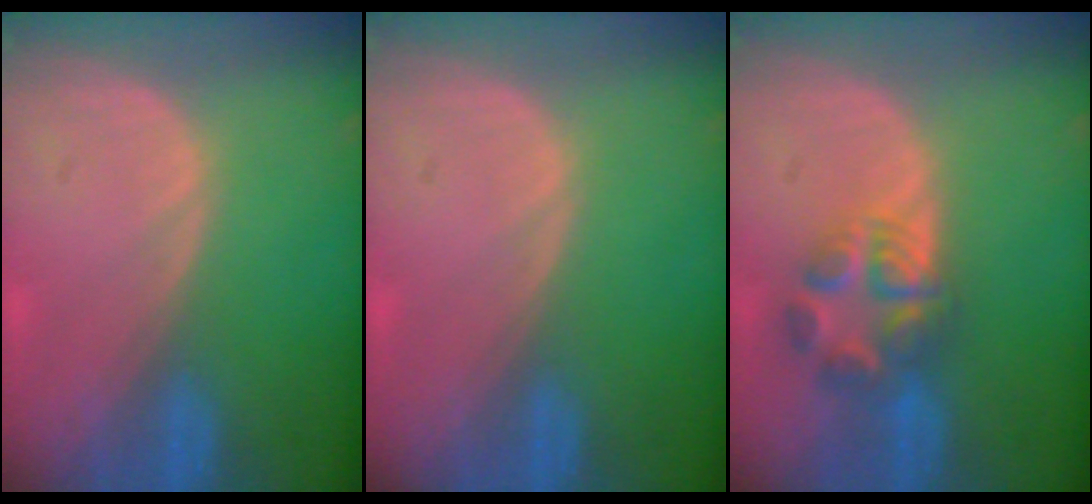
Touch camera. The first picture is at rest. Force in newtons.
{"total": 0.0}
{"total": 5.9, "press": 5.8, "slide": 0.6}